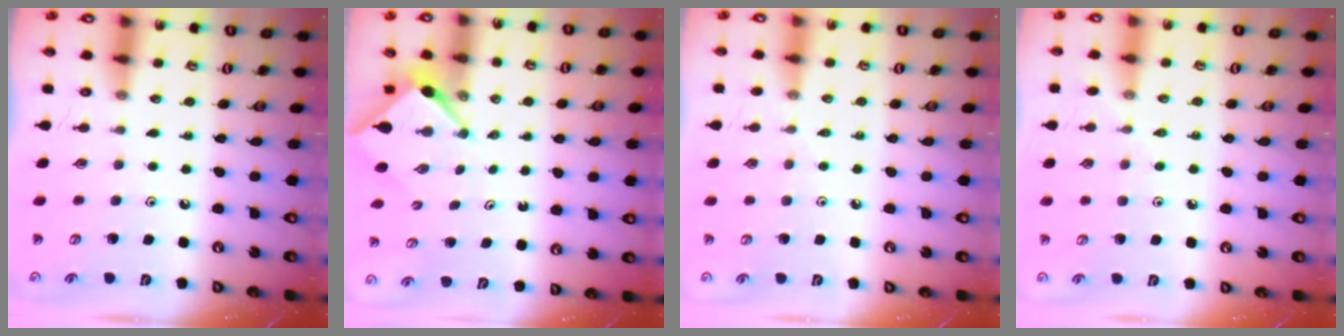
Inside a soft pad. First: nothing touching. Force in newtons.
{"total": 2.5, "press": 2.5, "slide": 0.3}
{"total": 2.6, "press": 2.6, "slide": 0.5}
{"total": 4.4, "press": 4.4, "slide": 0.7}